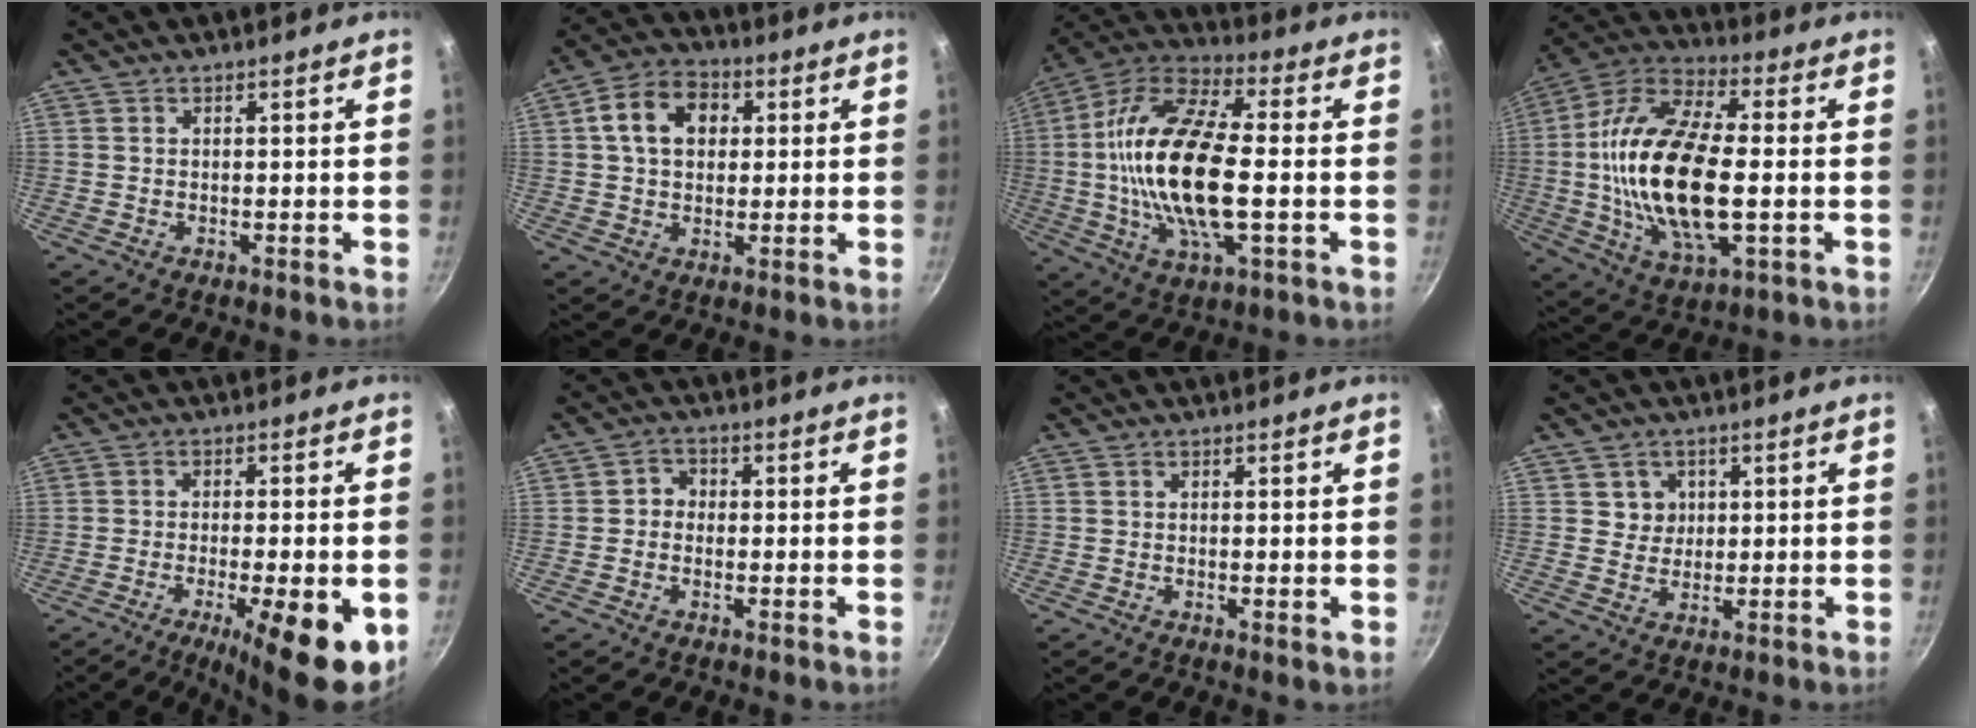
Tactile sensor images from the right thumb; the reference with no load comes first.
{"total": 10.7, "force": [2.4, 7.9, 6.8], "torque": [-0.091, 0.016, 0.028]}
{"total": 22.2, "force": [-1.1, 9.1, 20.3], "torque": [-0.396, 0.021, -0.037]}
{"total": 23.2, "force": [-0.9, 10.5, 20.7], "torque": [-0.406, 0.017, -0.028]}
{"total": 14.5, "force": [-5.3, 3.9, 12.9], "torque": [-0.178, 0.005, -0.075]}
{"total": 2.6, "force": [-0.5, 2.3, 1.0], "torque": [-0.002, 0.011, -0.017]}
{"total": 0.9, "force": [0.1, 0.1, 0.8], "torque": [-0.014, -0.002, -0.001]}
{"total": 3.8, "force": [1.2, 3.5, 0.7], "torque": [0.015, -0.002, 0.017]}